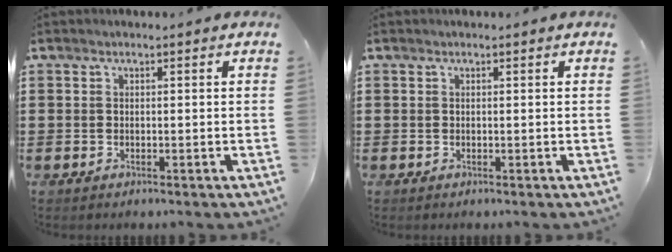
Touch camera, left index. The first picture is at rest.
{"total": 0.0}